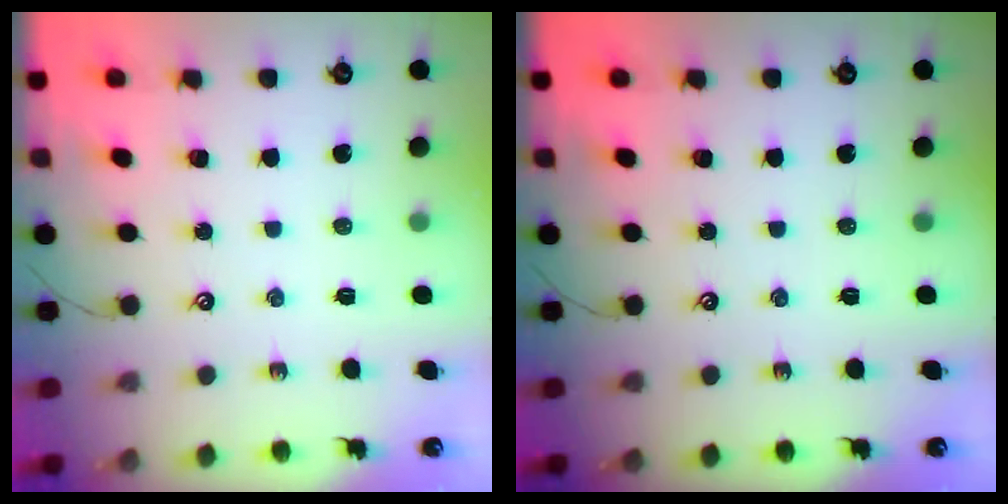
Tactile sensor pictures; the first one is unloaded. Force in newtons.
{"total": 0.0}